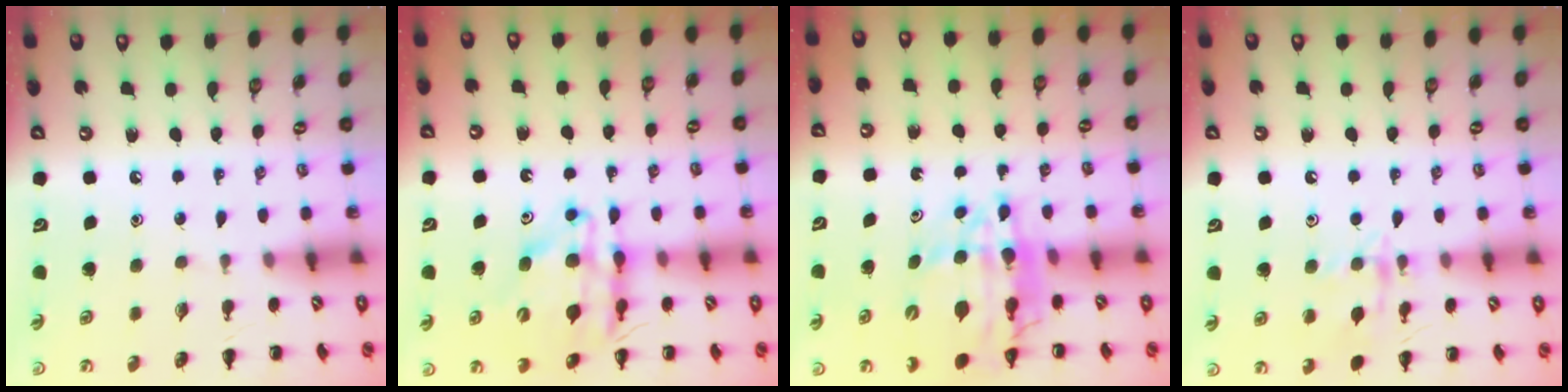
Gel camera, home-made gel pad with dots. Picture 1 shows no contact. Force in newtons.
{"total": 13.0, "press": 12.5, "slide": 3.7}
{"total": 14.0, "press": 13.4, "slide": 4.0}
{"total": 10.7, "press": 10.6, "slide": 0.7}